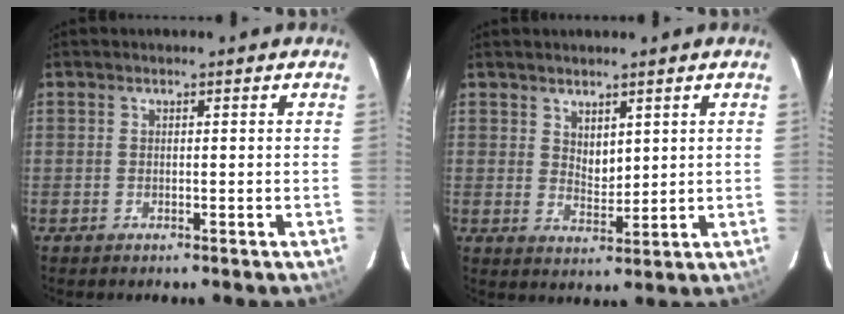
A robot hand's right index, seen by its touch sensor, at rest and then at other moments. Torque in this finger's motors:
{"motor_torque": [-0.07, -0.03, 0.00, 0.00]}